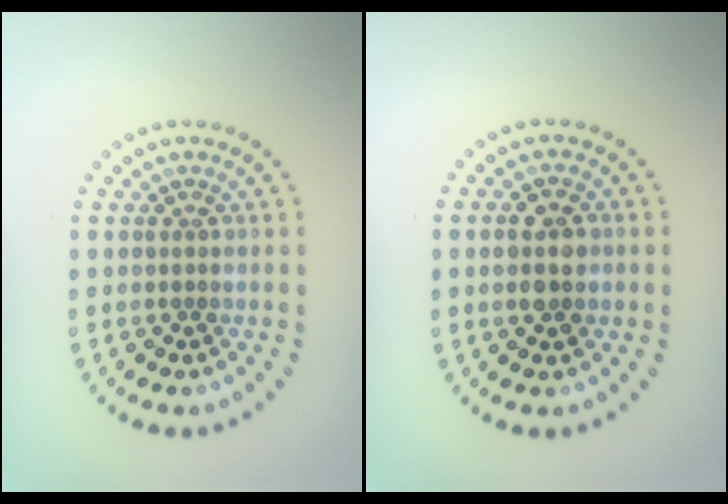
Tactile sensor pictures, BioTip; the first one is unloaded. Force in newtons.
{"total": 2.8, "press": 2.8, "slide": 0.1}